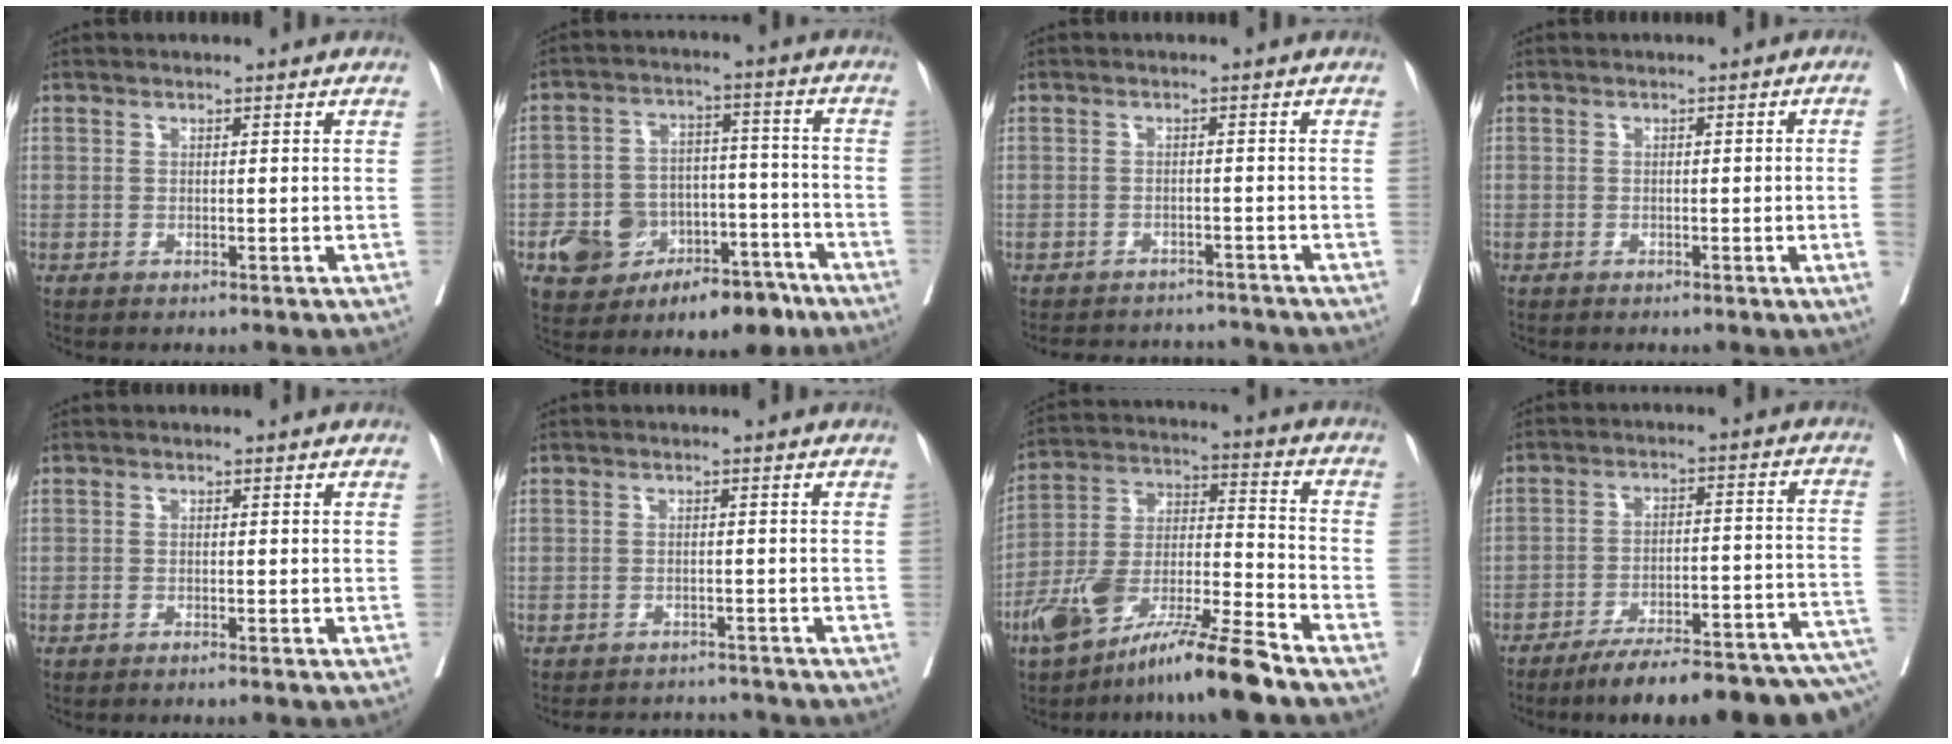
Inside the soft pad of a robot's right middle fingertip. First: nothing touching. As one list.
[{"total": 15.1, "force": [-9.1, 9.1, 7.9], "torque": [-0.109, 0.036, -0.133]}, {"total": 8.4, "force": [-8.0, 2.2, 1.0], "torque": [-0.014, 0.014, -0.101]}, {"total": 2.8, "force": [-0.7, -0.7, 2.7], "torque": [-0.035, 0.004, -0.007]}, {"total": 1.3, "force": [-1.0, 0.2, 0.7], "torque": [-0.013, -0.001, -0.014]}, {"total": 6.0, "force": [-5.8, 1.4, 0.1], "torque": [0.004, 0.010, -0.076]}, {"total": 16.3, "force": [-11.7, 1.4, 11.3], "torque": [-0.220, -0.006, -0.210]}, {"total": 20.0, "force": [-15.6, 2.9, 12.1], "torque": [-0.109, 0.024, -0.220]}]